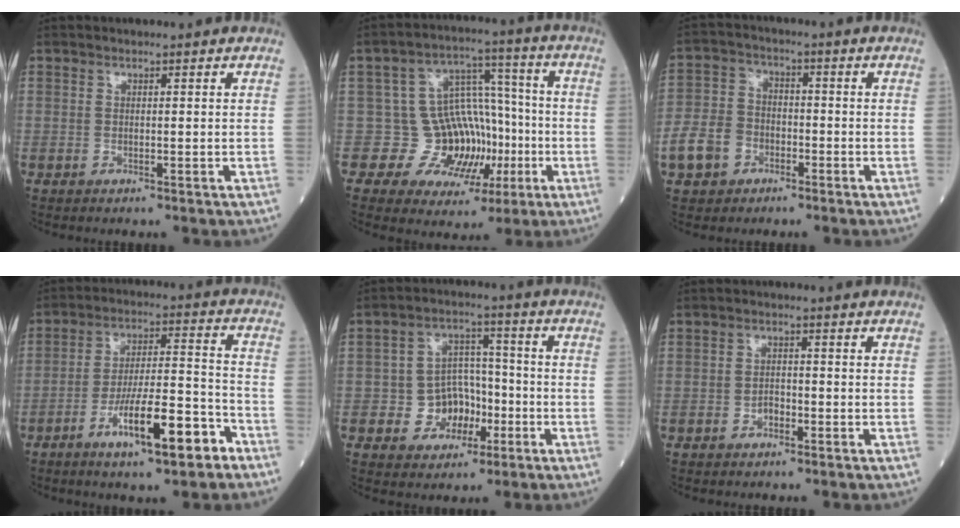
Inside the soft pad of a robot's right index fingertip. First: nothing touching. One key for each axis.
{"total": 10.2, "fx": -2.5, "fy": 8.9, "fz": 4.4, "tx": -0.045, "ty": 0.038, "tz": -0.028}
{"total": 7.2, "fx": -3.4, "fy": 5.5, "fz": 3.2, "tx": -0.089, "ty": 0.014, "tz": -0.061}
{"total": 12.9, "fx": -7.0, "fy": 2.2, "fz": 10.6, "tx": -0.180, "ty": 0.008, "tz": -0.113}
{"total": 7.3, "fx": -2.4, "fy": 6.1, "fz": 3.3, "tx": -0.050, "ty": 0.022, "tz": -0.034}
{"total": 1.9, "fx": -1.0, "fy": 1.2, "fz": 1.1, "tx": -0.013, "ty": 0.006, "tz": -0.017}